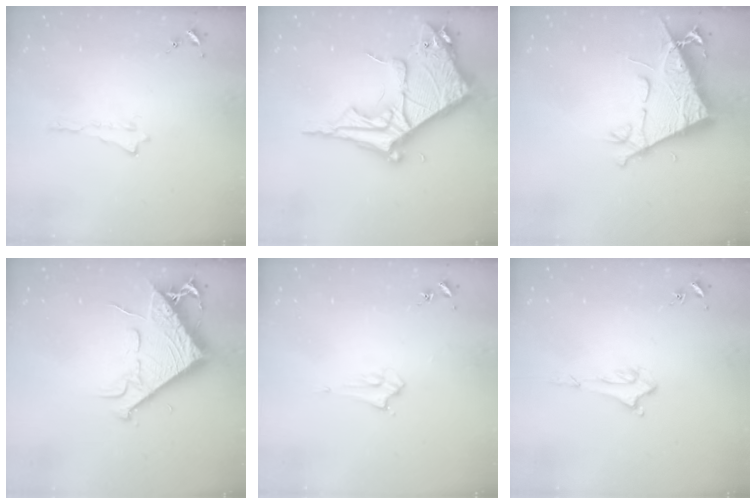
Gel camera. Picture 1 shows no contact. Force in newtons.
{"total": 15.7, "press": 15.6, "slide": 1.6}
{"total": 9.2, "press": 9.1, "slide": 1.4}
{"total": 9.0, "press": 8.9, "slide": 1.1}
{"total": 2.1, "press": 2.1, "slide": 0.2}
{"total": 1.5, "press": 1.5, "slide": 0.2}